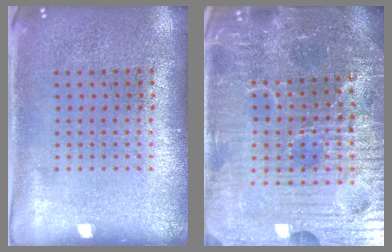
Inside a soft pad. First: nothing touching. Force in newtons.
{"total": 6.0, "press": 5.6, "slide": 2.0}